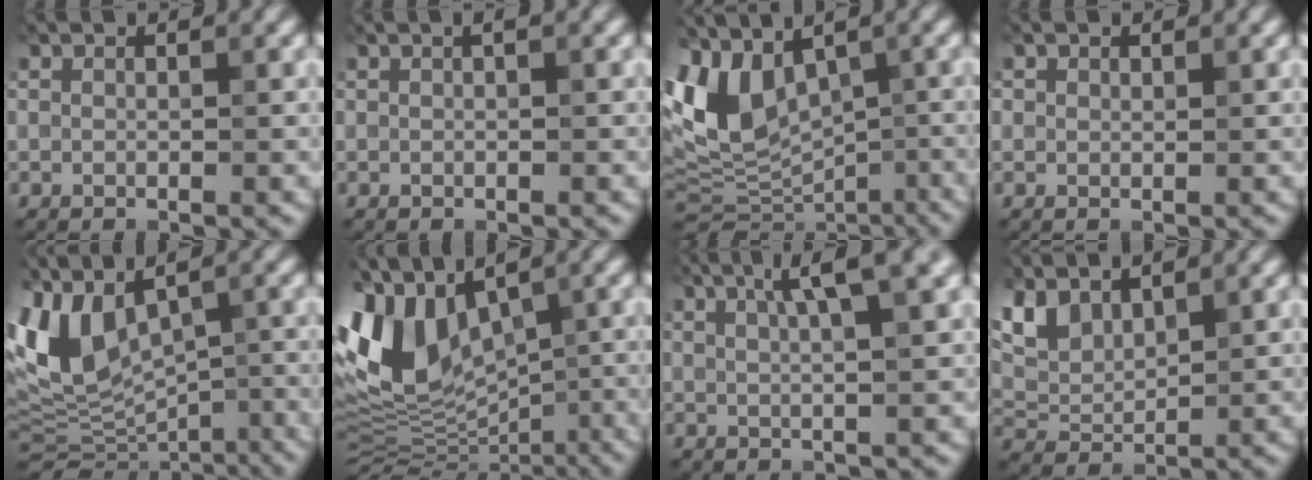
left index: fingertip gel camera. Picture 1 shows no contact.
{"total": 0.9, "force": [0.4, 0.1, 0.8], "torque": [-0.016, 0.005, 0.005]}
{"total": 9.2, "force": [1.5, 6.1, 6.7], "torque": [-0.132, -0.006, 0.030]}
{"total": 0.7, "force": [0.4, 0.5, 0.1], "torque": [-0.003, -0.003, 0.009]}
{"total": 8.1, "force": [1.2, 5.1, 6.2], "torque": [-0.121, -0.010, 0.028]}
{"total": 12.2, "force": [2.4, 7.3, 9.5], "torque": [-0.200, 0.009, 0.046]}
{"total": 5.3, "force": [2.8, 0.9, 4.4], "torque": [-0.062, 0.016, 0.042]}
{"total": 4.8, "force": [3.2, 2.3, 2.7], "torque": [-0.068, 0.004, 0.063]}